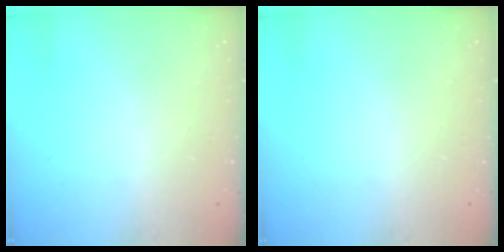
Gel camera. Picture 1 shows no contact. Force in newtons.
{"total": 0.0}